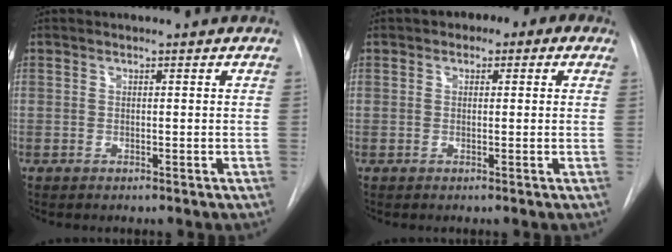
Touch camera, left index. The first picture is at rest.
{"total": 4.0, "force": [1.5, 2.5, 2.7], "torque": [-0.036, 0.024, 0.017]}